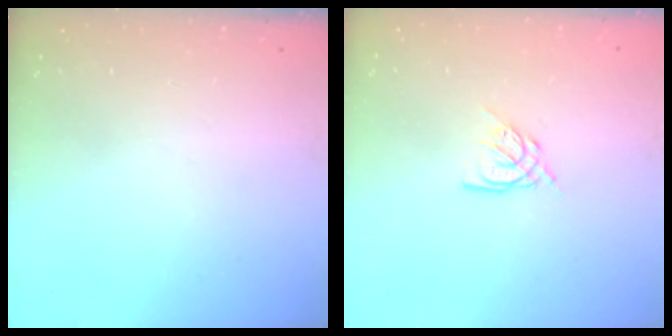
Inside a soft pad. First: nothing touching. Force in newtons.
{"total": 6.5, "press": 6.5, "slide": 0.6}